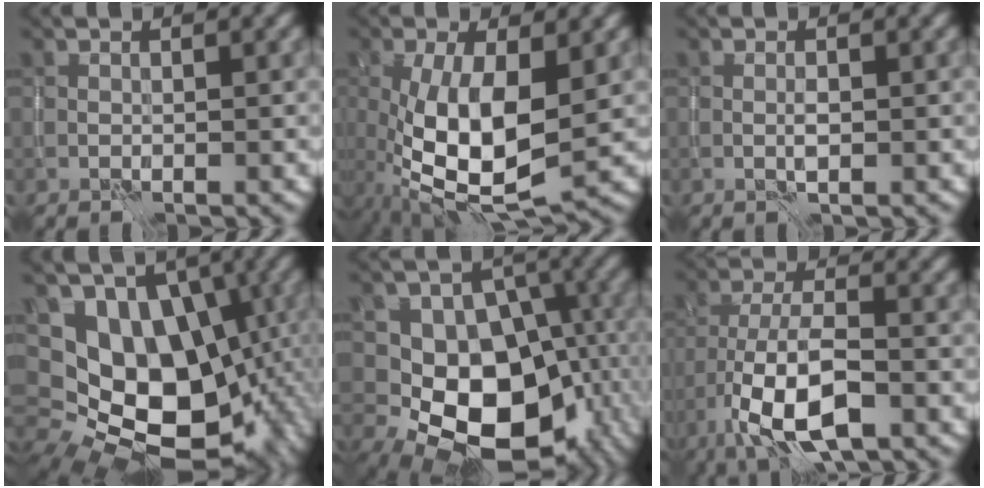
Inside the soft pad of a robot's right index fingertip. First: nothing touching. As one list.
[{"total": 9.6, "force": [-1.2, 3.8, 8.7], "torque": [-0.181, -0.015, -0.018]}, {"total": 0.8, "force": [-0.2, 0.2, 0.8], "torque": [-0.018, 0.000, -0.004]}, {"total": 15.4, "force": [-0.5, 11.5, 10.2], "torque": [-0.132, -0.014, 0.018]}, {"total": 15.0, "force": [-3.6, 11.1, 9.4], "torque": [-0.109, -0.002, -0.066]}, {"total": 8.6, "force": [-4.2, 3.3, 6.7], "torque": [-0.135, -0.005, -0.080]}]